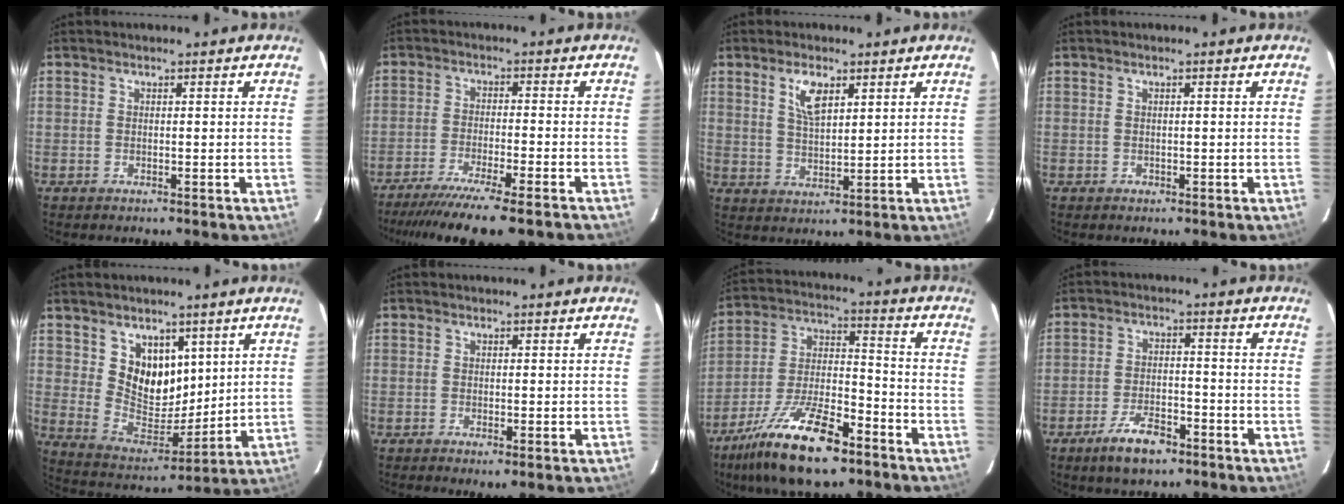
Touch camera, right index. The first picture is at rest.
{"total": 15.2, "force": [-12.5, 1.3, 8.7], "torque": [-0.175, -0.043, -0.198]}
{"total": 5.5, "force": [2.8, 2.3, 4.1], "torque": [-0.076, 0.004, 0.056]}
{"total": 0.6, "force": [-0.2, 0.5, 0.0], "torque": [0.003, 0.001, 0.000]}
{"total": 11.1, "force": [5.3, 8.2, 5.3], "torque": [-0.090, -0.007, 0.114]}
{"total": 1.3, "force": [-0.6, 0.1, 1.2], "torque": [-0.024, -0.005, -0.010]}
{"total": 19.0, "force": [-12.4, 6.7, 12.8], "torque": [-0.255, -0.017, -0.221]}
{"total": 7.9, "force": [-5.4, 3.3, 4.8], "torque": [-0.108, 0.000, -0.091]}